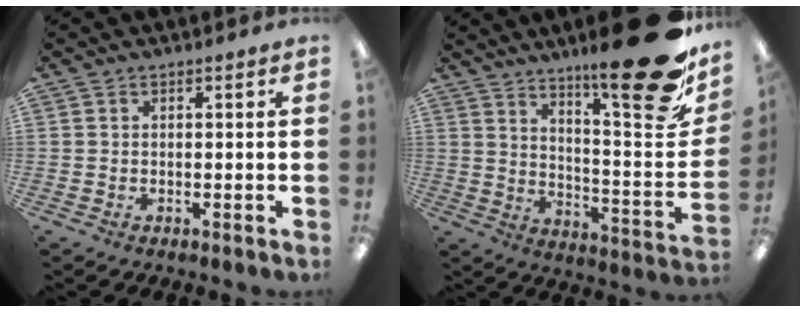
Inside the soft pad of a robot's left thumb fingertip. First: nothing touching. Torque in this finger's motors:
{"motor_torque": [1.34, -0.12, 1.44, -1.09, 0.13]}